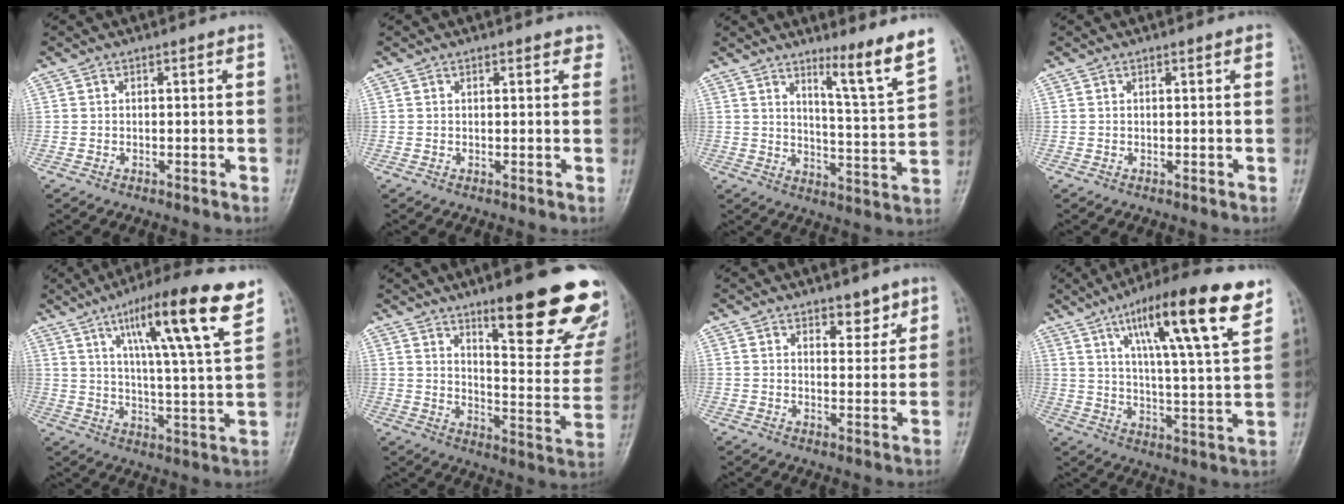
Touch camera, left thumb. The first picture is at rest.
{"total": 1.9, "force": [1.4, 0.9, 0.9], "torque": [0.005, -0.002, 0.010]}
{"total": 9.2, "force": [6.7, -0.7, 6.3], "torque": [-0.091, -0.066, 0.106]}
{"total": 0.8, "force": [0.4, 0.1, 0.6], "torque": [-0.009, 0.001, 0.004]}
{"total": 17.7, "force": [10.0, 1.9, 14.5], "torque": [-0.217, -0.040, 0.156]}
{"total": 23.6, "force": [14.7, 6.0, 17.4], "torque": [-0.187, -0.092, 0.211]}
{"total": 4.4, "force": [3.1, 2.3, 2.2], "torque": [-0.003, -0.021, 0.046]}
{"total": 20.1, "force": [11.3, 3.5, 16.2], "torque": [-0.233, -0.037, 0.178]}